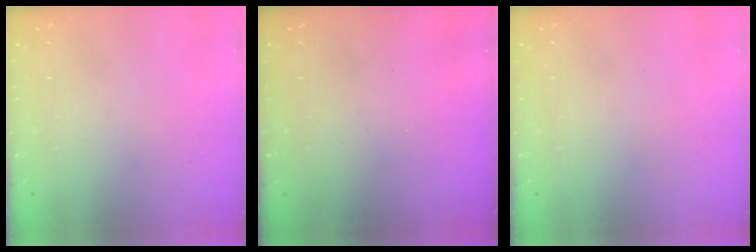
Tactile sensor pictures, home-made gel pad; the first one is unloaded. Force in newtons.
{"total": 0.0}
{"total": 0.0}